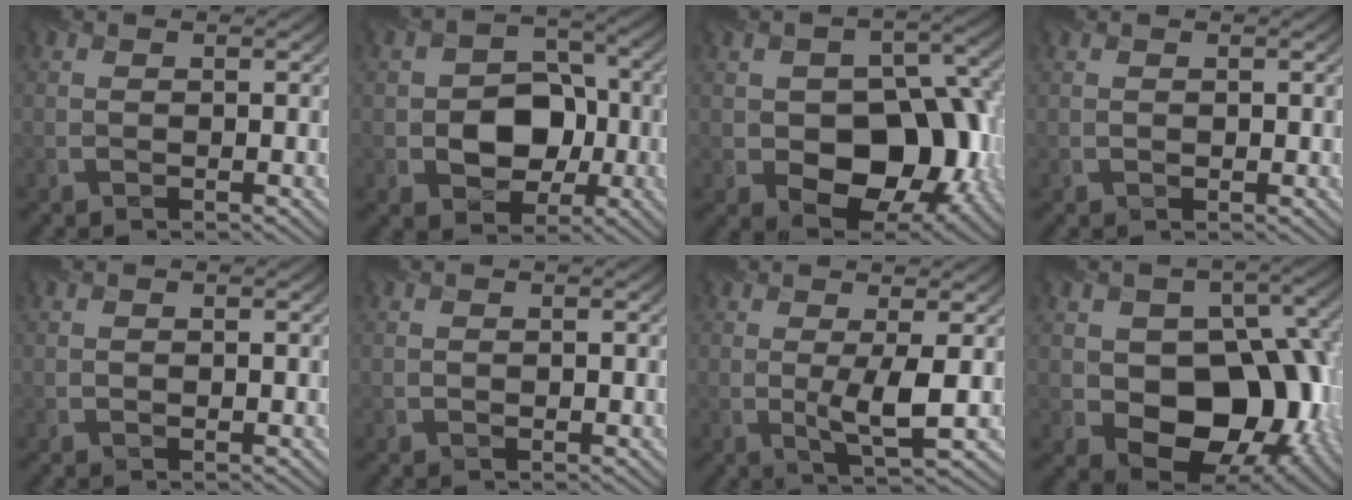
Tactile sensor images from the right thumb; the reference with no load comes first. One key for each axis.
{"total": 8.0, "fx": -1.3, "fy": 6.2, "fz": 4.8, "tx": -0.076, "ty": -0.001, "tz": -0.036}
{"total": 12.5, "fx": -2.6, "fy": 8.4, "fz": 8.9, "tx": -0.131, "ty": -0.013, "tz": -0.040}
{"total": 0.0}
{"total": 0.0}
{"total": 0.0}
{"total": 4.4, "fx": 0.2, "fy": 0.9, "fz": 4.4, "tx": -0.089, "ty": -0.003, "tz": 0.004}
{"total": 14.3, "fx": -2.1, "fy": 10.1, "fz": 9.9, "tx": -0.137, "ty": -0.020, "tz": -0.027}